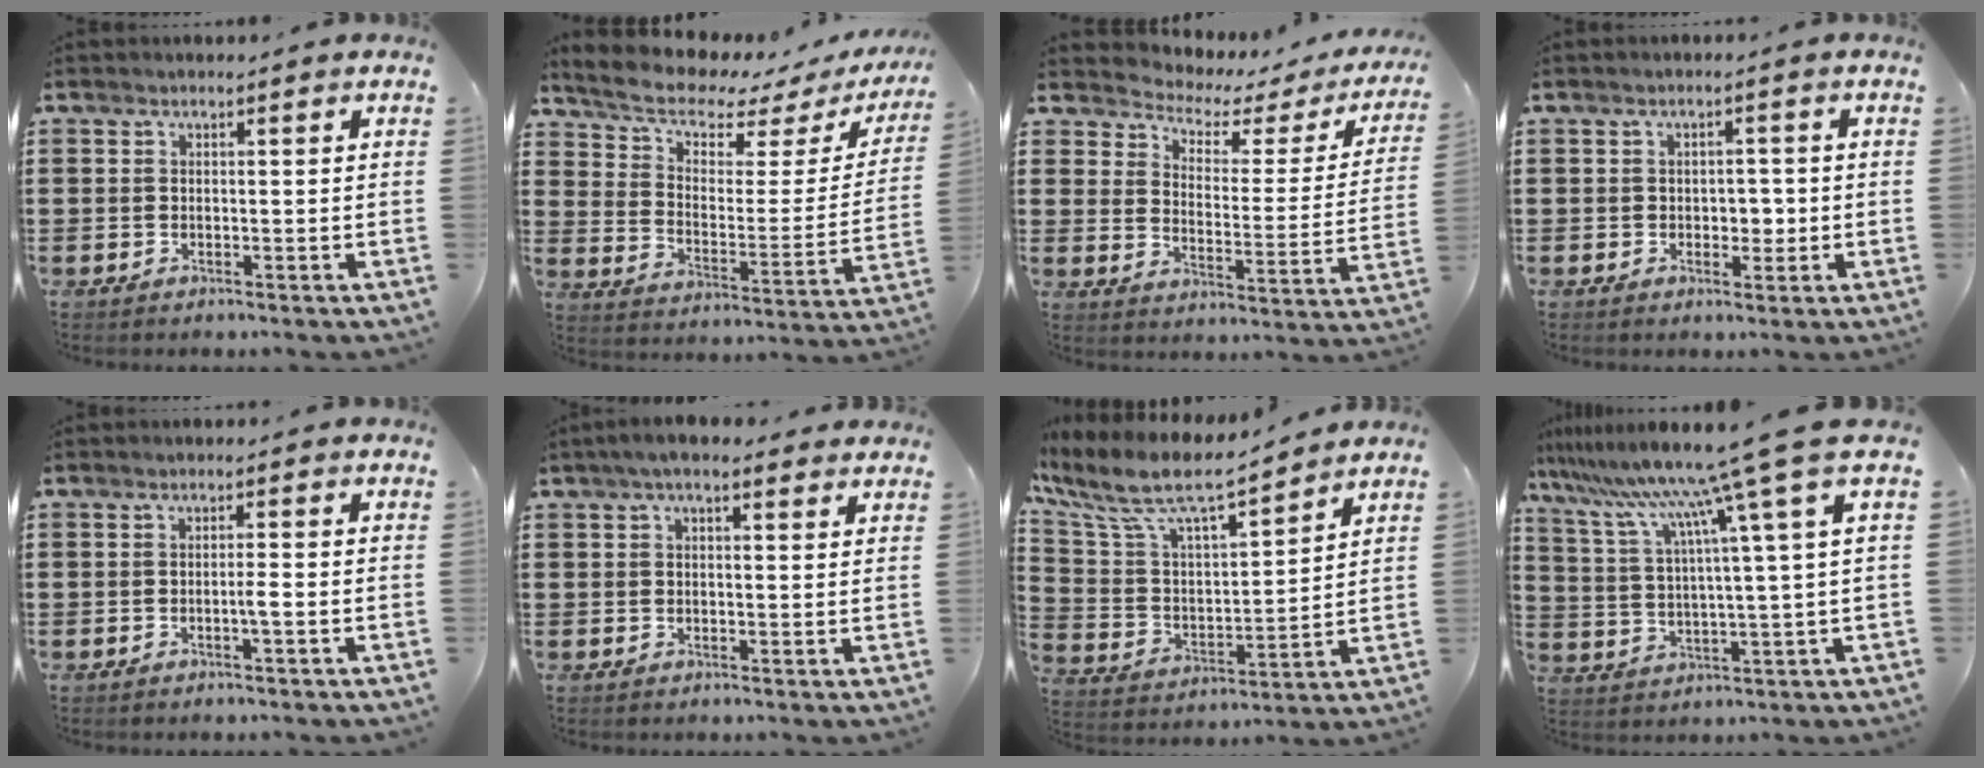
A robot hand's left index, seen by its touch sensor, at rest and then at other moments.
{"total": 6.8, "force": [6.0, 1.9, 2.7], "torque": [-0.077, -0.045, 0.101]}
{"total": 2.8, "force": [2.3, 1.2, 1.0], "torque": [-0.041, -0.020, 0.028]}
{"total": 2.7, "force": [-0.4, 1.8, 2.0], "torque": [-0.034, 0.003, -0.013]}
{"total": 1.8, "force": [-0.5, 0.0, 1.7], "torque": [-0.029, 0.000, -0.010]}
{"total": 3.8, "force": [2.6, 1.3, 2.5], "torque": [-0.055, 0.007, 0.047]}
{"total": 9.4, "force": [7.4, 2.3, 5.3], "torque": [-0.134, -0.043, 0.125]}
{"total": 12.2, "force": [8.2, -1.9, 8.8], "torque": [-0.191, -0.050, 0.122]}